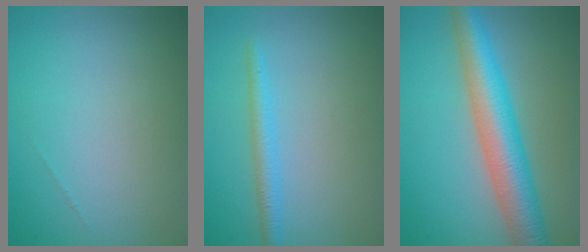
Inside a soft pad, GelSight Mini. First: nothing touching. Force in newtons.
{"total": 1.9, "press": 1.9, "slide": 0.2}
{"total": 7.0, "press": 7.0, "slide": 0.1}